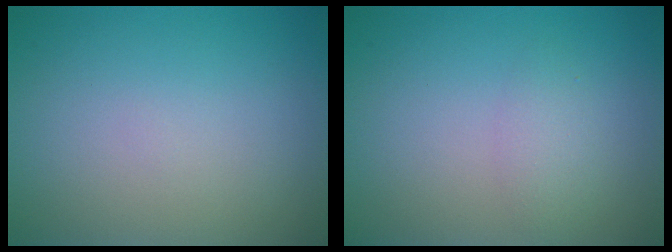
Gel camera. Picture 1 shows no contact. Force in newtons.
{"total": 1.6, "press": 1.6, "slide": 0.0}